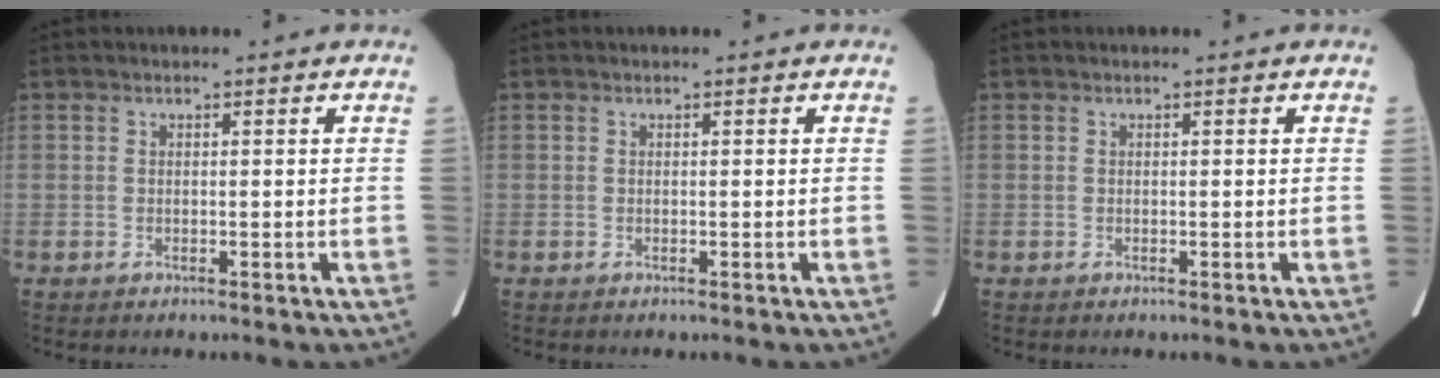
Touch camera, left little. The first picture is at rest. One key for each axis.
{"total": 0.0}
{"total": 0.0}